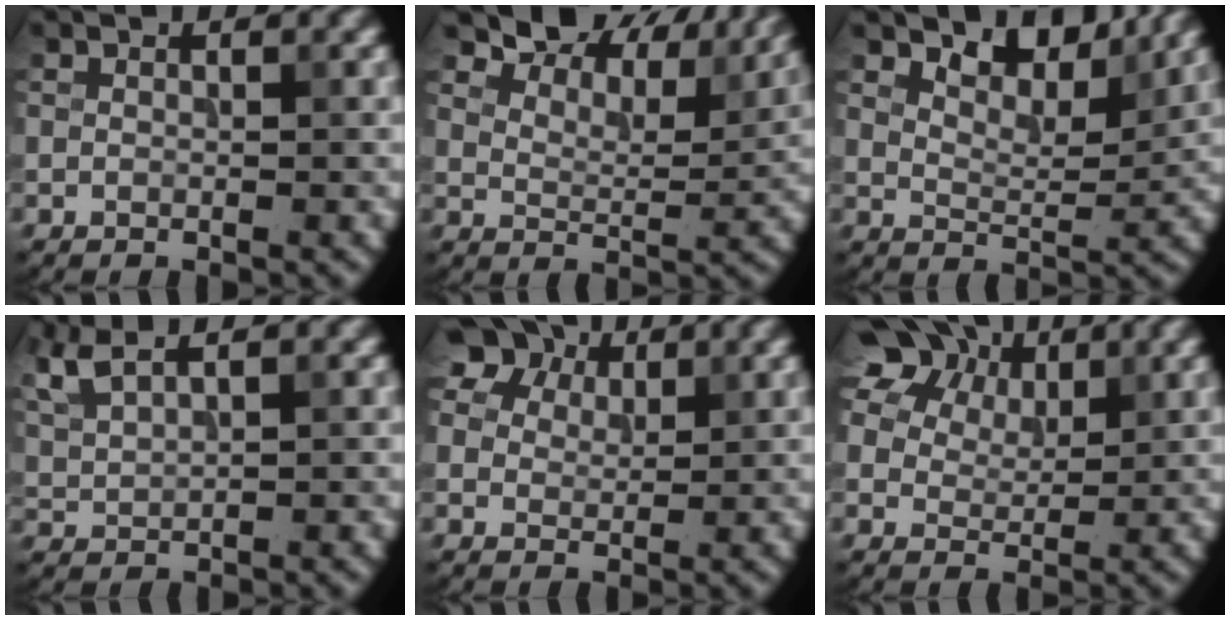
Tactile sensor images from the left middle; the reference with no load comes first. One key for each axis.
{"total": 8.8, "fx": 7.7, "fy": 2.7, "fz": 3.2, "tx": -0.057, "ty": 0.007, "tz": 0.115}
{"total": 4.9, "fx": 4.1, "fy": 1.6, "fz": 2.2, "tx": -0.046, "ty": -0.004, "tz": 0.056}
{"total": 4.2, "fx": 3.0, "fy": 1.3, "fz": 2.6, "tx": -0.068, "ty": 0.023, "tz": 0.054}
{"total": 7.2, "fx": 4.8, "fy": 4.6, "fz": 2.8, "tx": -0.067, "ty": 0.016, "tz": 0.073}
{"total": 13.2, "fx": 8.4, "fy": 7.8, "fz": 6.6, "tx": -0.131, "ty": 0.043, "tz": 0.132}